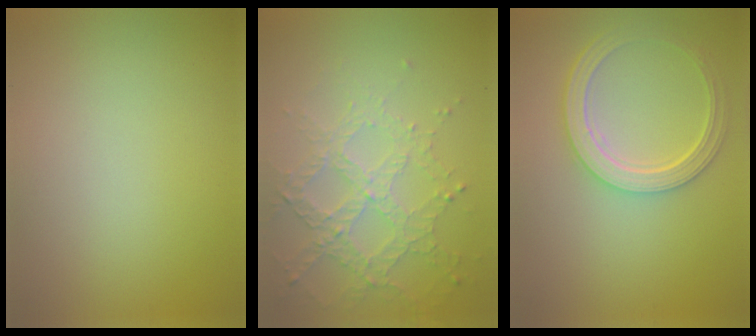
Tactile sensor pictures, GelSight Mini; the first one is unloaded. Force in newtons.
{"total": 4.7, "press": 3.3, "slide": 3.4}
{"total": 5.0, "press": 3.9, "slide": 3.1}